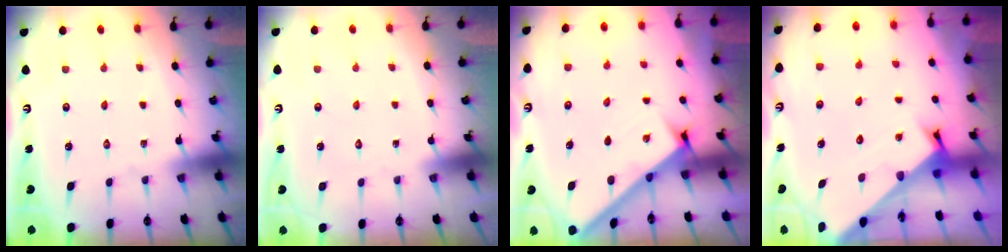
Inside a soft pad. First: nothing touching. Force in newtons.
{"total": 1.6, "press": 1.6, "slide": 0.1}
{"total": 2.8, "press": 2.7, "slide": 0.4}
{"total": 2.4, "press": 2.4, "slide": 0.2}